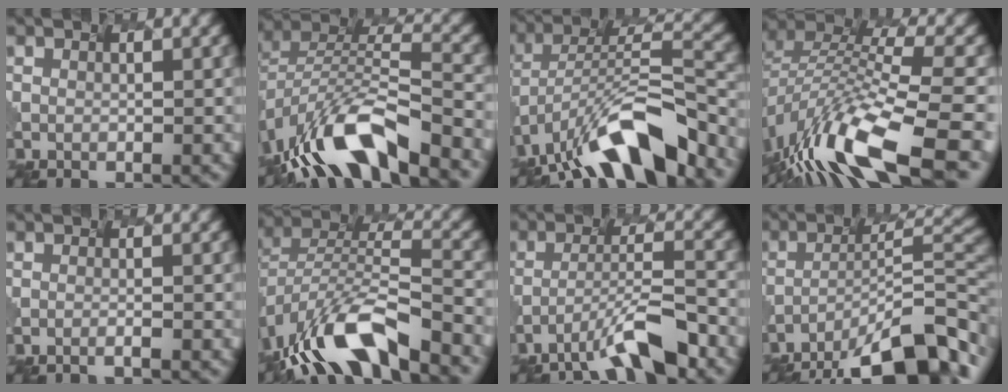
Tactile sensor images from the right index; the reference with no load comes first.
{"total": 10.8, "force": [-8.8, 2.6, 5.7], "torque": [-0.129, 0.001, -0.136]}
{"total": 10.7, "force": [-8.7, 2.2, 5.9], "torque": [-0.117, 0.005, -0.135]}
{"total": 11.9, "force": [-8.4, 2.5, 8.1], "torque": [-0.201, 0.009, -0.121]}
{"total": 1.1, "force": [-1.1, -0.4, 0.0], "torque": [-0.002, -0.010, -0.004]}
{"total": 10.5, "force": [-8.6, 2.6, 5.5], "torque": [-0.129, -0.005, -0.134]}
{"total": 5.5, "force": [-5.0, -0.6, 2.3], "torque": [-0.063, 0.002, -0.057]}
{"total": 12.3, "force": [-9.4, 2.0, 7.7], "torque": [-0.147, -0.006, -0.124]}